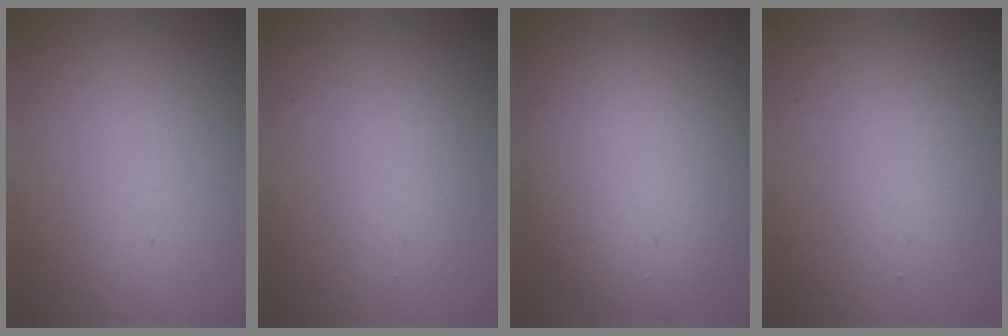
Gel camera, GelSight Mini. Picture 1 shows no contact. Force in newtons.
{"total": 1.3, "press": 1.3, "slide": 0.1}
{"total": 9.7, "press": 9.6, "slide": 0.8}
{"total": 1.6, "press": 1.6, "slide": 0.3}